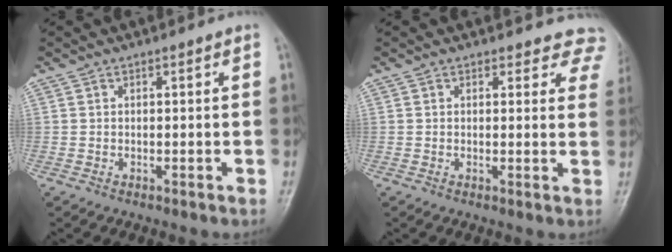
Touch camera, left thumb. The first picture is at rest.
{"total": 6.8, "force": [6.1, 3.1, 0.2], "torque": [0.053, -0.024, 0.034]}